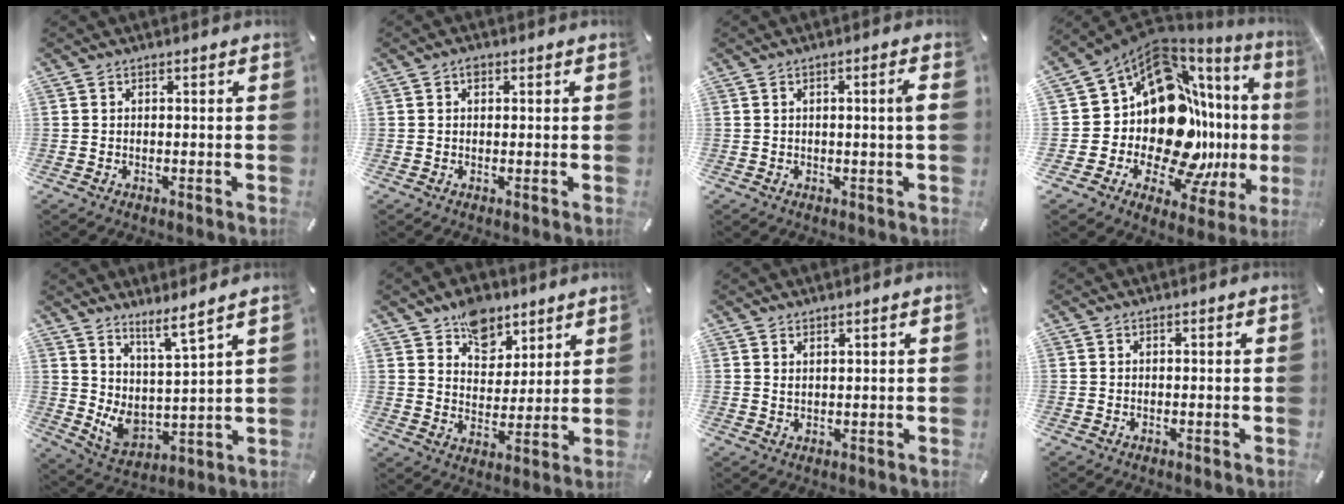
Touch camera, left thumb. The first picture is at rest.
{"total": 1.1, "force": [0.4, 0.9, 0.4], "torque": [-0.003, 0.000, 0.006]}
{"total": 3.4, "force": [0.3, -0.1, 3.4], "torque": [-0.060, -0.005, 0.003]}
{"total": 21.5, "force": [-0.2, 14.5, 15.9], "torque": [-0.272, -0.091, 0.031]}
{"total": 7.4, "force": [5.1, 2.5, 4.7], "torque": [-0.085, -0.062, 0.094]}
{"total": 10.1, "force": [7.2, 6.8, 2.1], "torque": [-0.021, -0.049, 0.133]}
{"total": 1.4, "force": [1.1, 0.1, 0.8], "torque": [-0.016, -0.003, 0.021]}
{"total": 0.0}